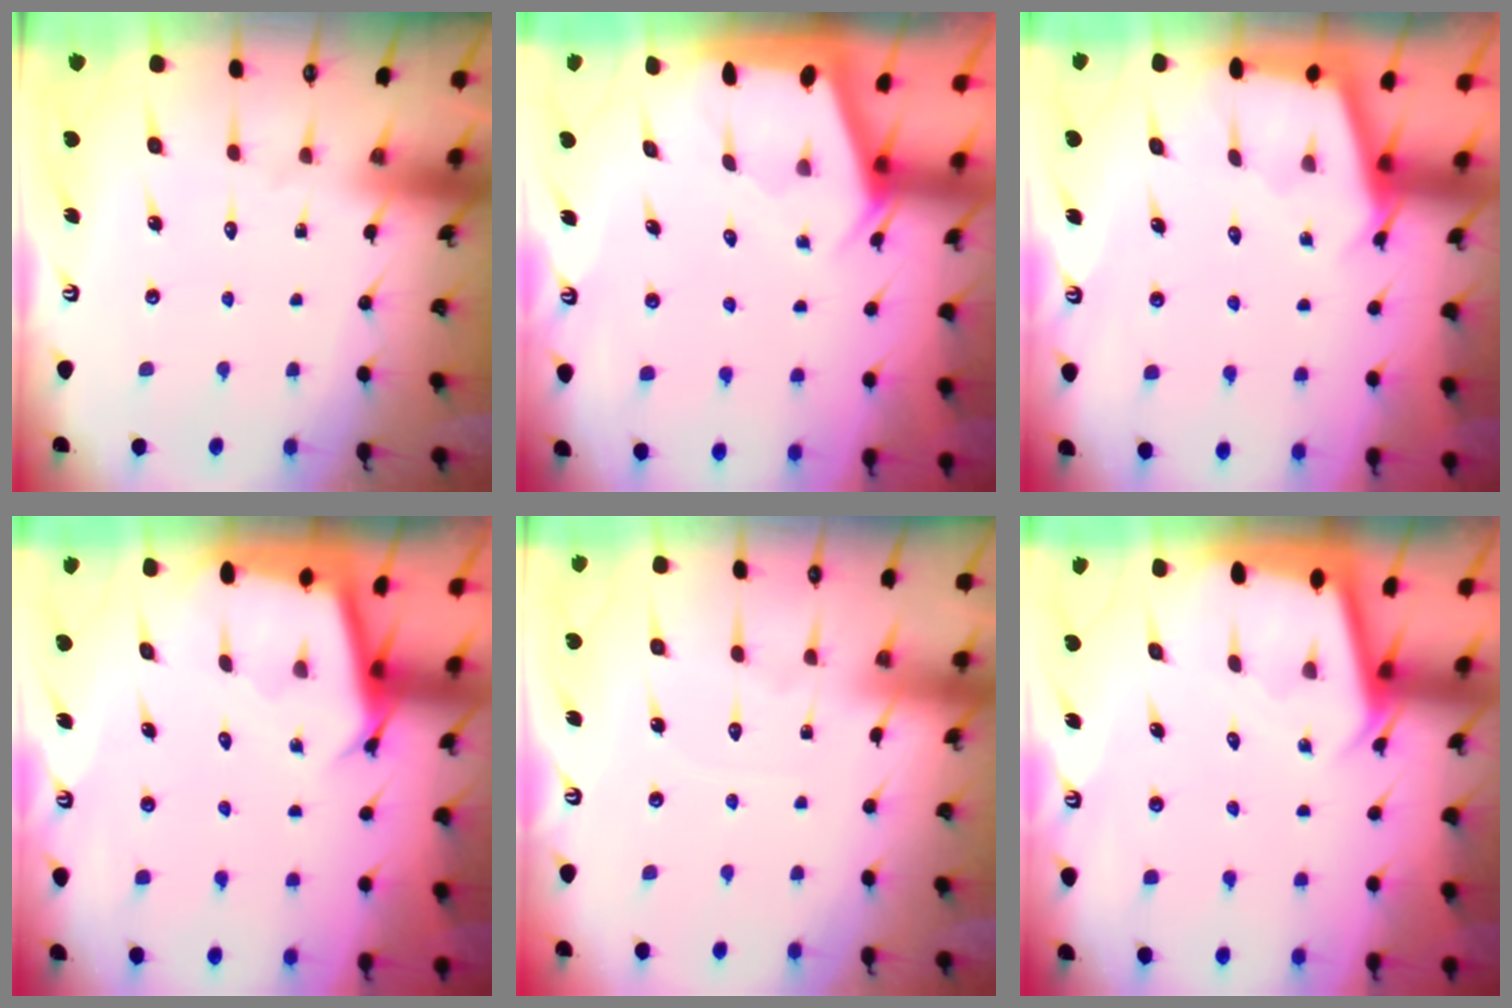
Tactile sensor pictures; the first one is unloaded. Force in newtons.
{"total": 2.0, "press": 2.0, "slide": 0.2}
{"total": 2.9, "press": 2.9, "slide": 0.4}
{"total": 3.0, "press": 3.0, "slide": 0.0}
{"total": 2.9, "press": 2.9, "slide": 0.4}
{"total": 2.3, "press": 2.3, "slide": 0.1}